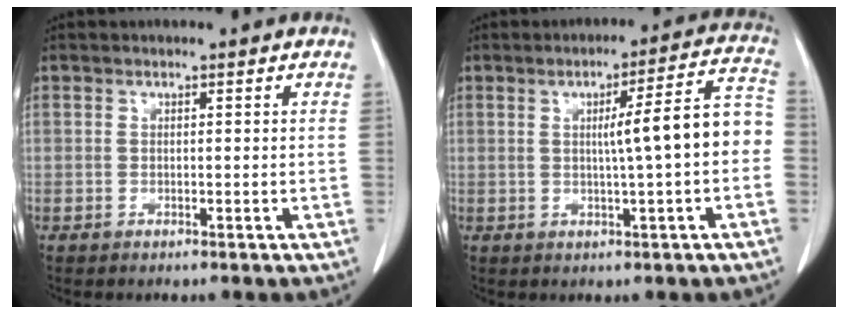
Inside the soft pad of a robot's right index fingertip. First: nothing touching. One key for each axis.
{"total": 9.4, "fx": -0.4, "fy": 0.1, "fz": 9.3, "tx": -0.122, "ty": 0.026, "tz": -0.010}